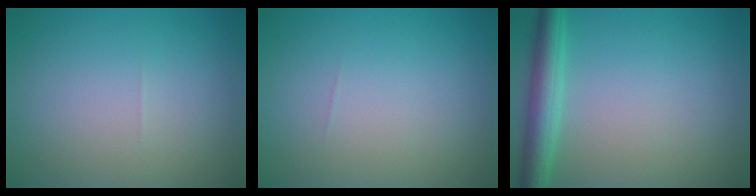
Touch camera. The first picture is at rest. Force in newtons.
{"total": 0.0}
{"total": 3.8, "press": 3.8, "slide": 0.2}